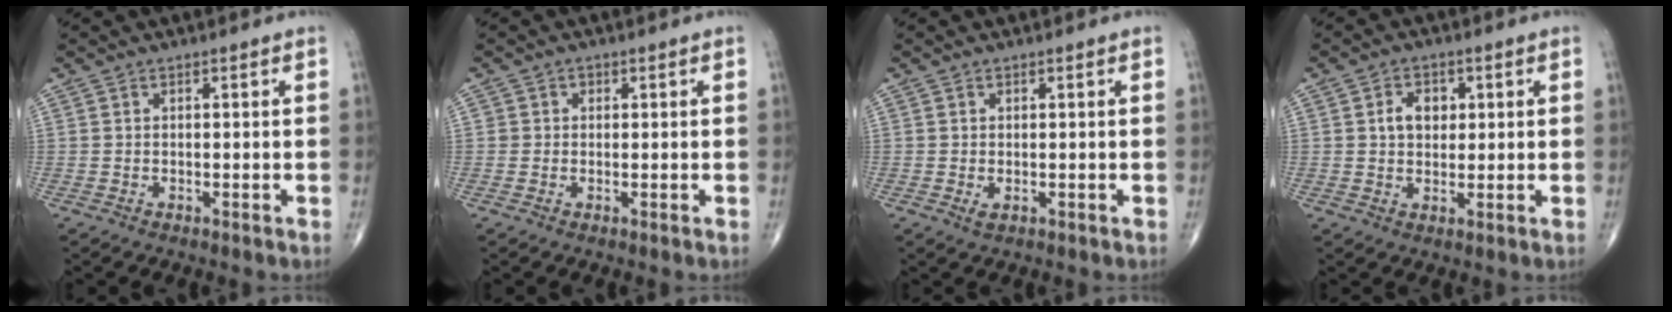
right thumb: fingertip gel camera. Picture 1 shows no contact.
{"total": 1.2, "force": [0.2, 1.2, 0.1], "torque": [0.012, 0.004, -0.001]}
{"total": 1.0, "force": [-0.1, 0.6, 0.8], "torque": [-0.012, -0.002, -0.001]}
{"total": 5.0, "force": [1.2, 3.7, 3.1], "torque": [-0.031, -0.001, 0.018]}